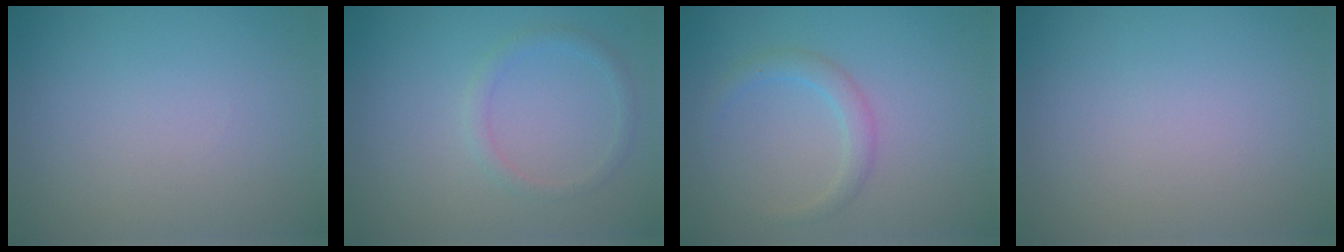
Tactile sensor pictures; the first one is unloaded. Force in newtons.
{"total": 1.4, "press": 1.3, "slide": 0.2}
{"total": 1.9, "press": 1.9, "slide": 0.2}
{"total": 0.0}